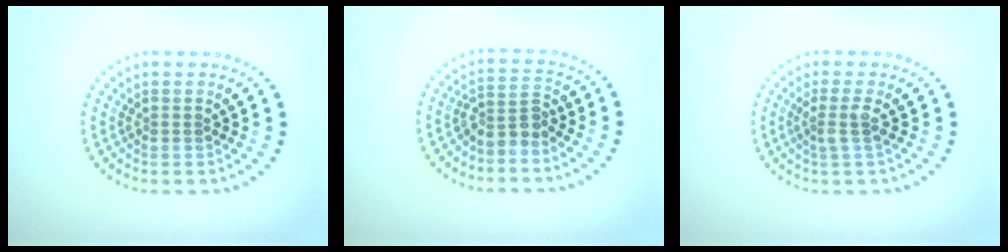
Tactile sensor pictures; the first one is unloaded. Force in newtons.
{"total": 2.6, "press": 1.9, "slide": 1.7}
{"total": 1.7, "press": 1.2, "slide": 1.2}